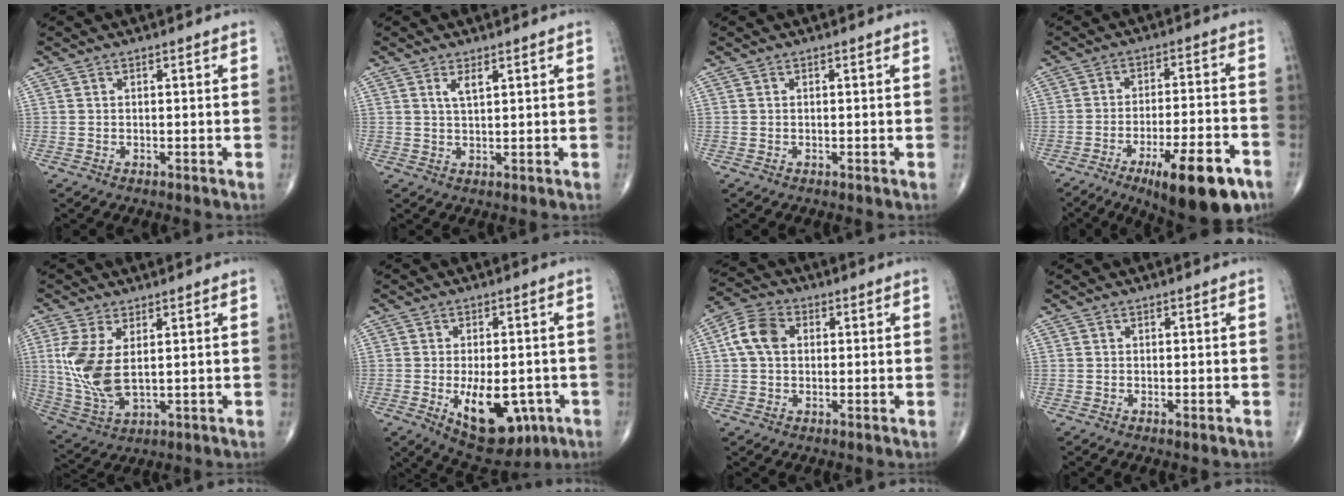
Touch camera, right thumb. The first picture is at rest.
{"total": 2.3, "force": [1.2, 0.7, 1.8], "torque": [-0.036, -0.006, 0.027]}
{"total": 0.0}
{"total": 17.2, "force": [-9.5, 4.8, 13.5], "torque": [-0.171, 0.046, -0.136]}
{"total": 10.8, "force": [1.7, 5.4, 9.2], "torque": [-0.205, -0.014, 0.049]}
{"total": 13.6, "force": [-4.2, 7.2, 10.7], "torque": [-0.137, 0.001, -0.043]}
{"total": 7.1, "force": [1.1, 5.2, 4.7], "torque": [-0.090, 0.017, 0.014]}
{"total": 0.6, "force": [-0.2, 0.1, 0.6], "torque": [-0.011, -0.002, -0.003]}